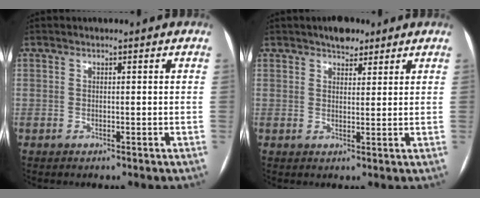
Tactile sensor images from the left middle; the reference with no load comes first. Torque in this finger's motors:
{"motor_torque": [0.05, -0.03, 0.03, 0.00]}